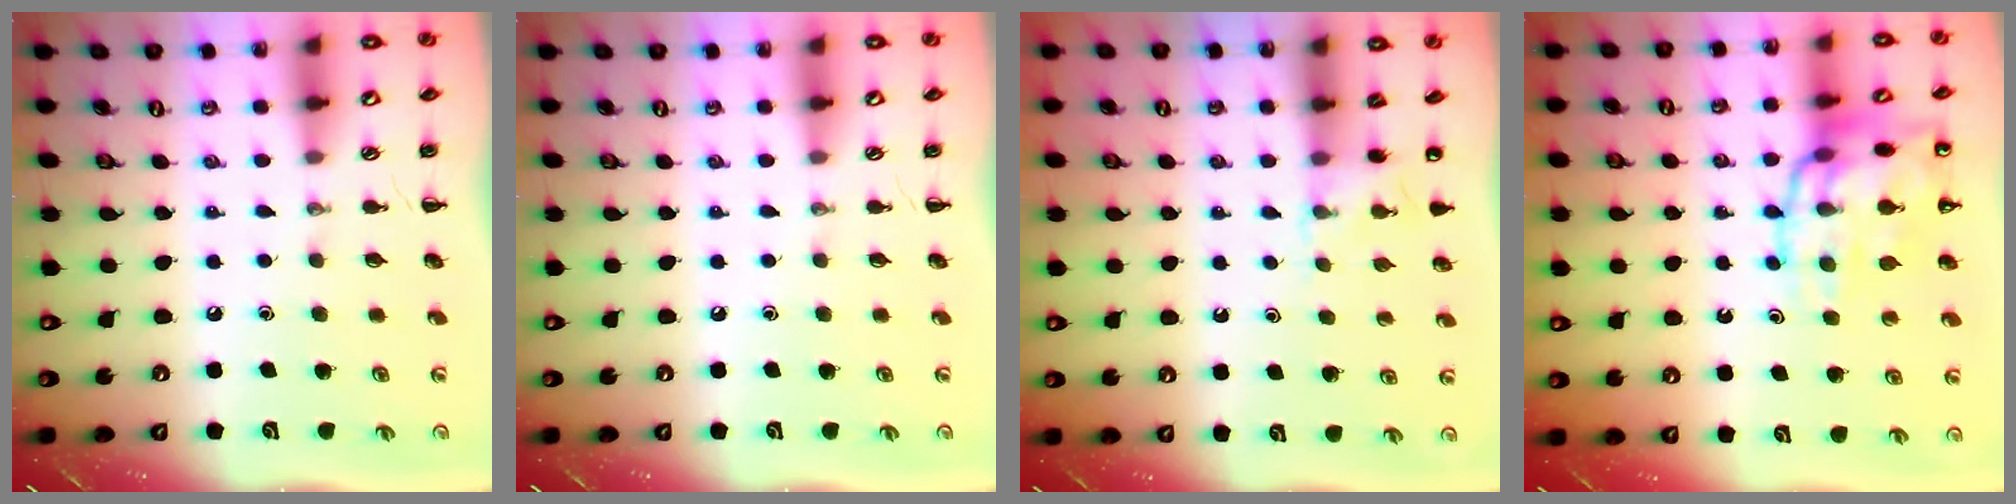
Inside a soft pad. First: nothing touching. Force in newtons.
{"total": 0.0}
{"total": 4.3, "press": 4.1, "slide": 1.4}
{"total": 18.4, "press": 18.2, "slide": 2.4}